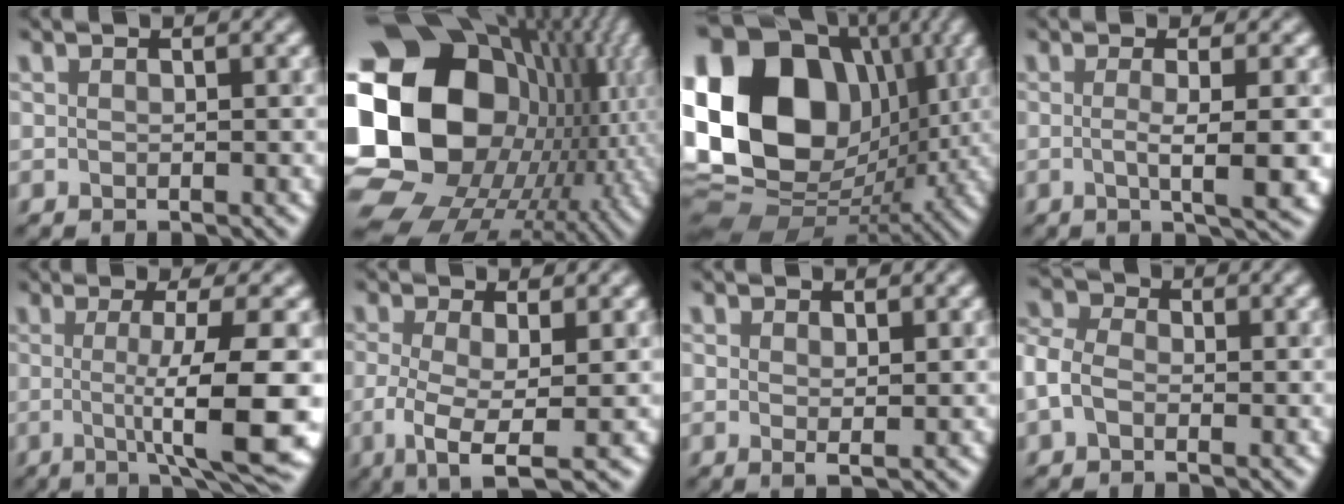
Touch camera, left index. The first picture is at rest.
{"total": 22.9, "force": [-1.7, 18.4, 13.5], "torque": [-0.270, -0.021, -0.053]}
{"total": 19.5, "force": [3.2, 15.3, 11.7], "torque": [-0.241, 0.021, 0.067]}
{"total": 4.5, "force": [-0.6, 1.0, 4.3], "torque": [-0.061, 0.001, -0.007]}
{"total": 10.1, "force": [-1.3, 2.0, 9.8], "torque": [-0.126, -0.011, -0.015]}
{"total": 5.2, "force": [-2.0, 1.8, 4.5], "torque": [-0.091, -0.010, -0.032]}
{"total": 1.0, "force": [0.3, 0.4, 0.8], "torque": [-0.015, 0.004, 0.009]}
{"total": 3.1, "force": [-0.5, 2.3, 2.0], "torque": [-0.051, 0.020, -0.024]}